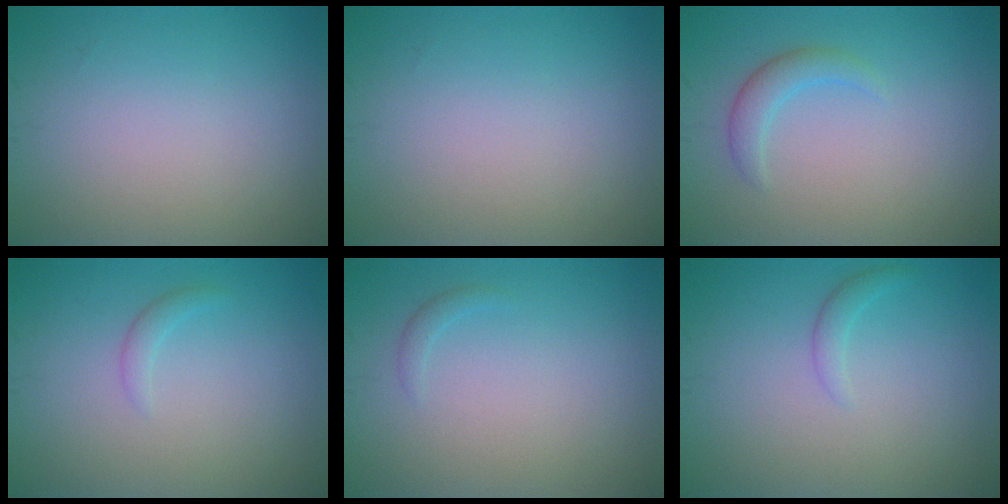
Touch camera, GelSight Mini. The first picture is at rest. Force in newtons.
{"total": 0.0}
{"total": 1.9, "press": 1.9, "slide": 0.1}
{"total": 1.0, "press": 0.9, "slide": 0.2}
{"total": 0.7, "press": 0.7, "slide": 0.1}
{"total": 1.1, "press": 1.1, "slide": 0.1}